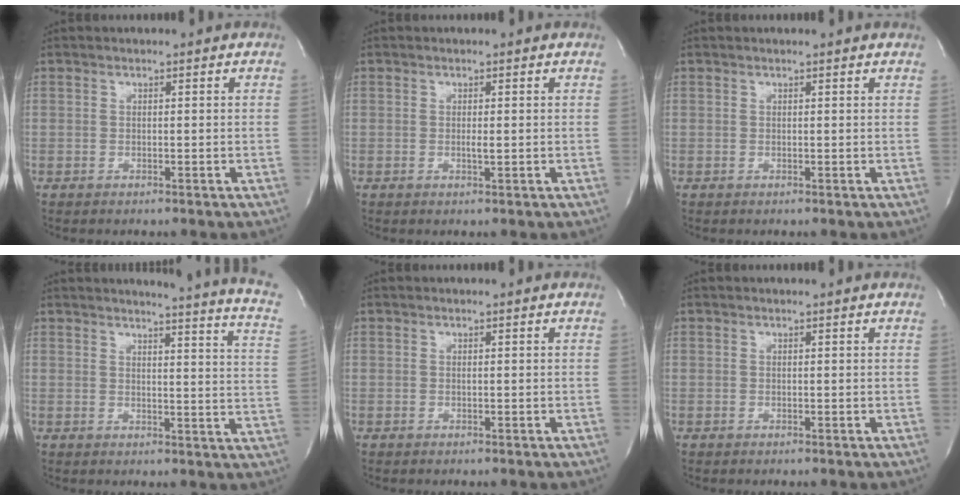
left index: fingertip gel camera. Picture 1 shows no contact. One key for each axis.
{"total": 0.8, "fx": -0.1, "fy": 0.0, "fz": 0.8, "tx": -0.021, "ty": -0.004, "tz": 0.000}
{"total": 1.2, "fx": 1.2, "fy": -0.1, "fz": 0.4, "tx": -0.016, "ty": 0.001, "tz": 0.012}
{"total": 12.9, "fx": 10.5, "fy": -0.4, "fz": 7.4, "tx": -0.103, "ty": -0.069, "tz": 0.096}
{"total": 0.0}
{"total": 0.7, "fx": 0.6, "fy": 0.0, "fz": 0.2, "tx": -0.009, "ty": -0.001, "tz": 0.009}